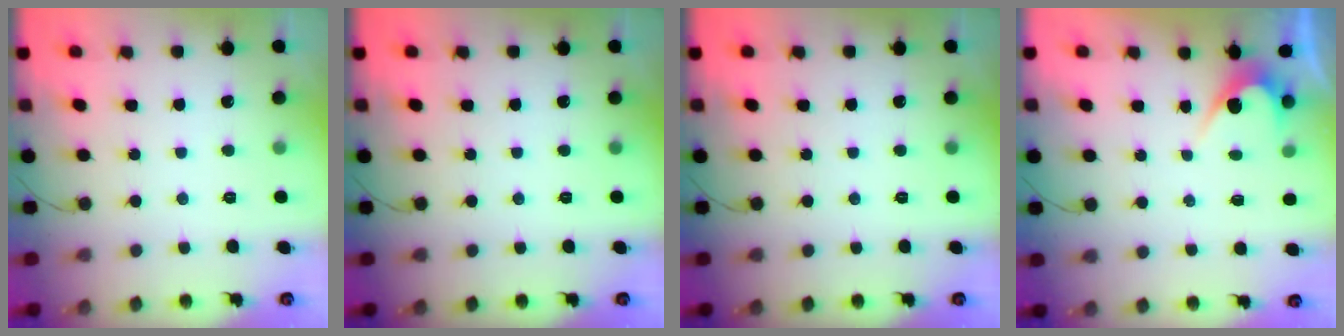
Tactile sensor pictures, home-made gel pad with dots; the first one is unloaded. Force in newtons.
{"total": 0.0}
{"total": 0.0}
{"total": 2.6, "press": 2.6, "slide": 0.1}